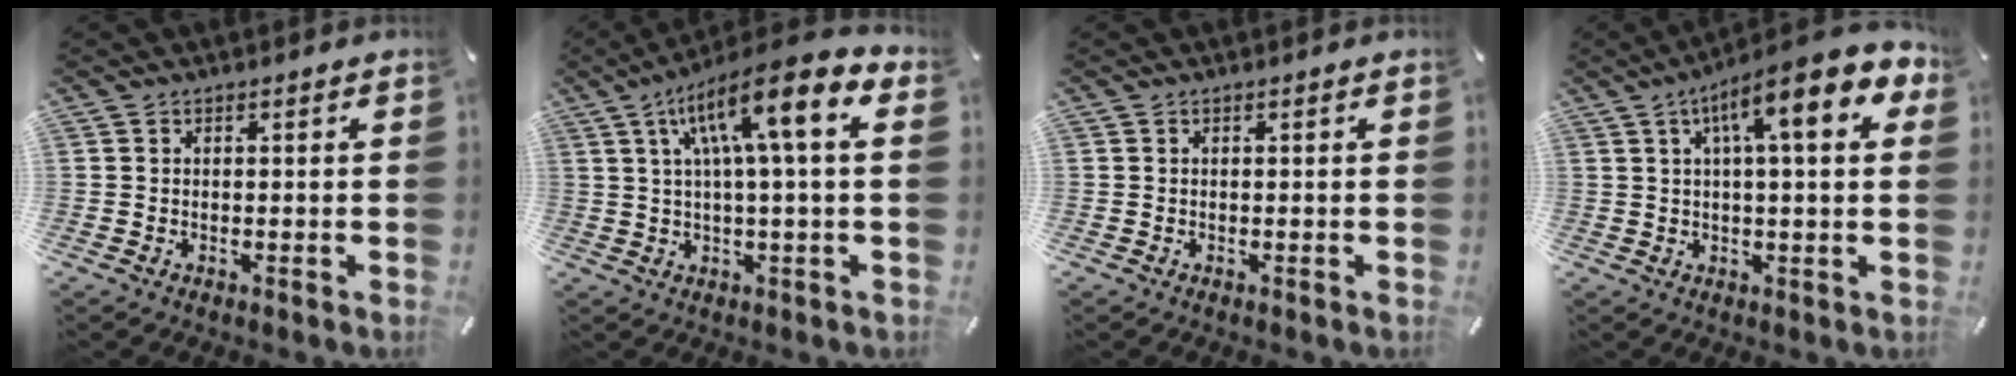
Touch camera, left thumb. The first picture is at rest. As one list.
[{"total": 15.2, "force": [5.4, 2.8, 13.9], "torque": [-0.238, -0.020, 0.084]}, {"total": 0.0}, {"total": 14.4, "force": [6.0, 3.1, 12.8], "torque": [-0.203, -0.019, 0.091]}]